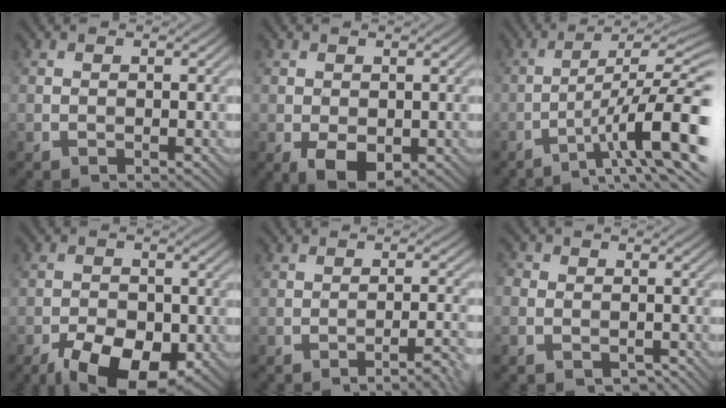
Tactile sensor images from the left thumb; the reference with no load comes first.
{"total": 3.8, "force": [-1.2, 2.4, 2.7], "torque": [-0.054, -0.009, -0.018]}
{"total": 12.7, "force": [-4.9, 2.7, 11.4], "torque": [-0.184, 0.012, -0.080]}
{"total": 9.1, "force": [-4.9, 4.7, 6.0], "torque": [-0.107, -0.016, -0.081]}
{"total": 4.0, "force": [-2.6, 0.5, 3.0], "torque": [-0.044, 0.014, -0.047]}
{"total": 4.1, "force": [-1.7, 3.6, 1.2], "torque": [-0.024, 0.004, -0.043]}